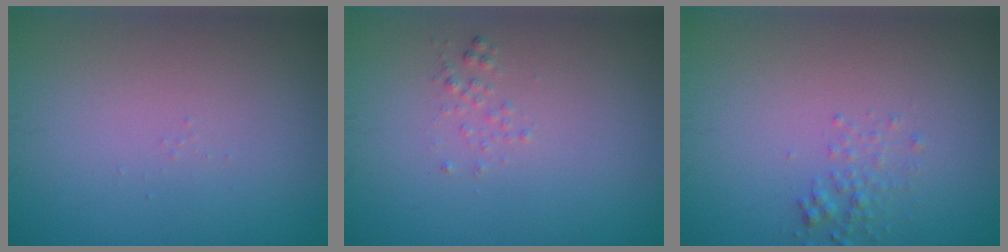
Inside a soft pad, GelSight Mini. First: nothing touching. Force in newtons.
{"total": 0.8, "press": 0.8, "slide": 0.1}
{"total": 1.3, "press": 1.3, "slide": 0.0}